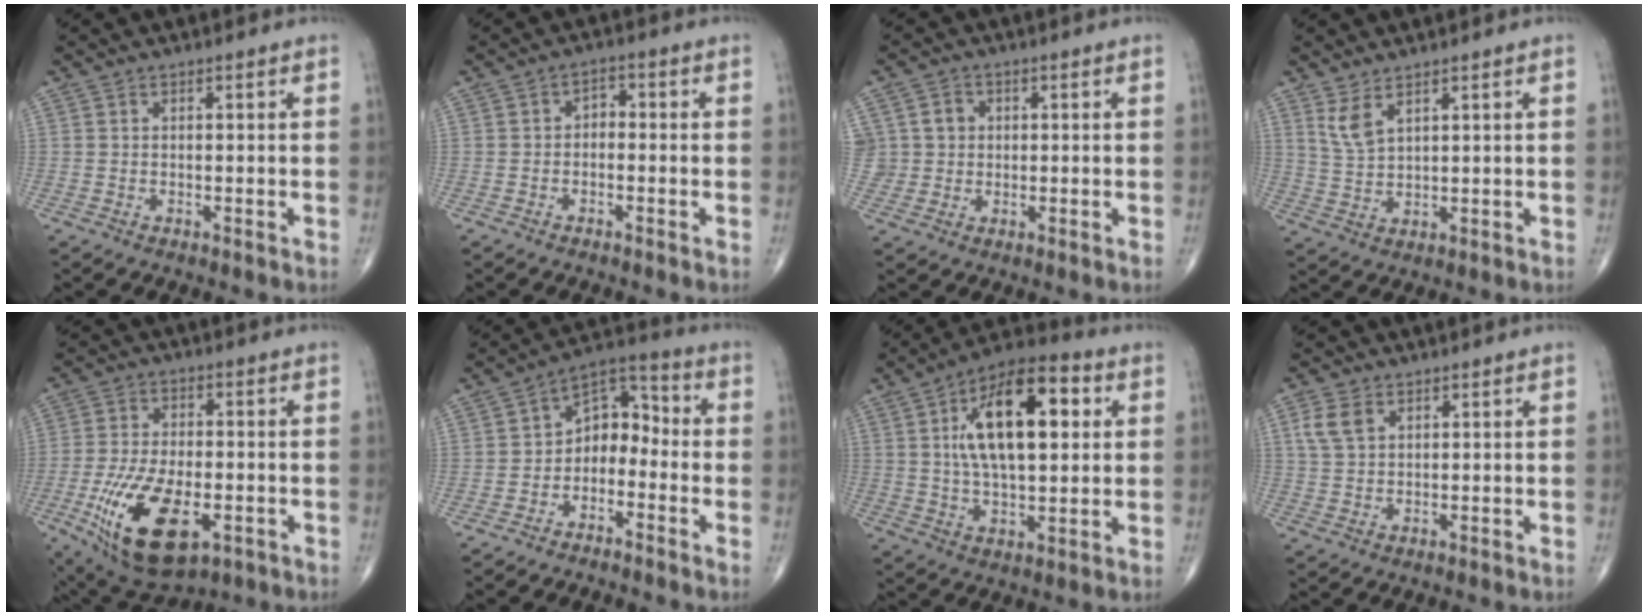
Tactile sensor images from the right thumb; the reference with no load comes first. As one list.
[{"total": 2.5, "force": [-0.5, 1.8, 1.7], "torque": [-0.013, 0.016, -0.019]}, {"total": 5.4, "force": [1.2, 5.2, 1.2], "torque": [0.004, 0.004, 0.022]}, {"total": 4.4, "force": [2.8, 1.6, 3.0], "torque": [-0.063, -0.017, 0.065]}, {"total": 17.7, "force": [-6.1, 8.7, 14.2], "torque": [-0.262, 0.002, -0.089]}, {"total": 8.4, "force": [-2.4, 5.9, 5.5], "torque": [-0.059, 0.053, -0.058]}, {"total": 19.1, "force": [4.4, 8.9, 16.3], "torque": [-0.250, 0.012, 0.068]}, {"total": 4.7, "force": [2.0, 3.1, 2.9], "torque": [-0.055, 0.002, 0.045]}]